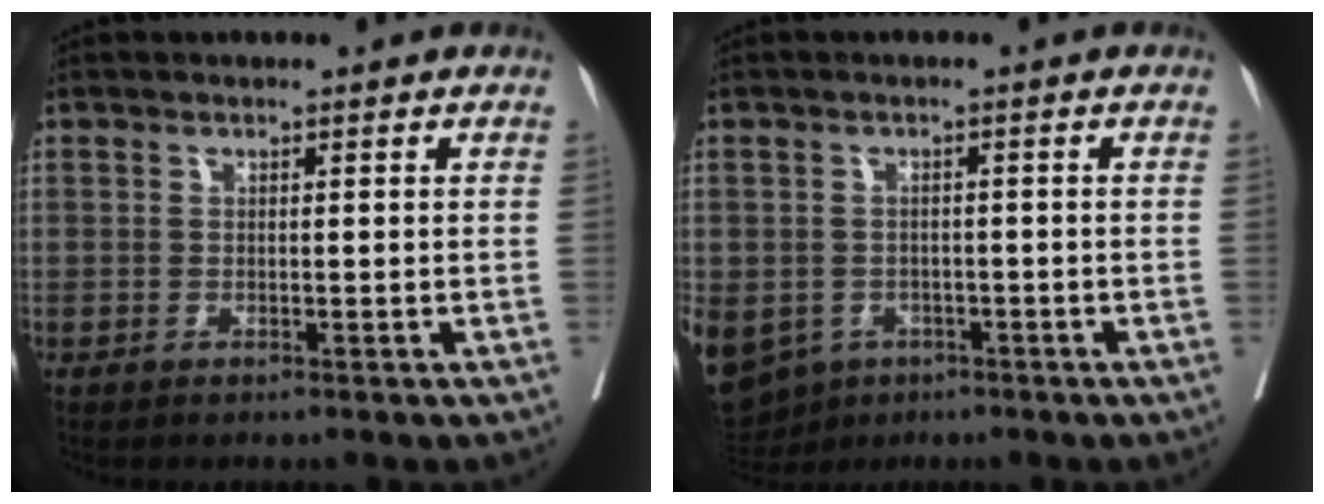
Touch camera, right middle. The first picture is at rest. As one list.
[{"total": 19.0, "force": [-8.7, 15.1, 7.7], "torque": [-0.271, -0.020, -0.118]}]